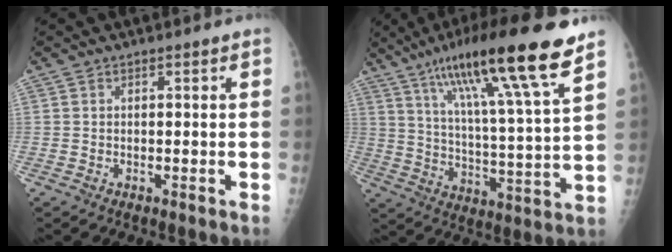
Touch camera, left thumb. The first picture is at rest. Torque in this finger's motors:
{"motor_torque": [0.51, 0.13, 1.86, -0.91, 0.23]}